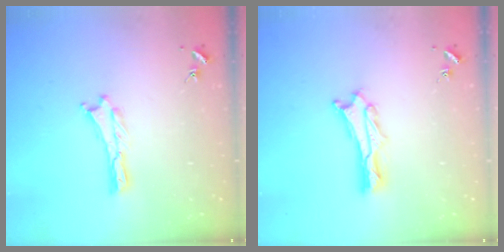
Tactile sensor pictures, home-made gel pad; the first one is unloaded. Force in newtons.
{"total": 1.5, "press": 1.4, "slide": 0.2}